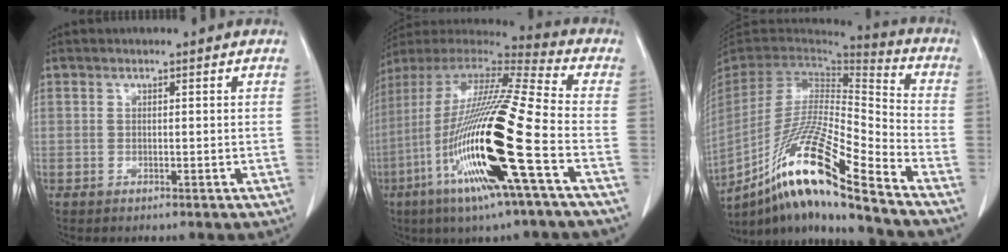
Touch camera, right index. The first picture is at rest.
{"total": 24.3, "force": [-7.6, 0.8, 23.1], "torque": [-0.469, -0.040, -0.150]}
{"total": 20.7, "force": [-14.0, 0.4, 15.3], "torque": [-0.313, -0.030, -0.263]}